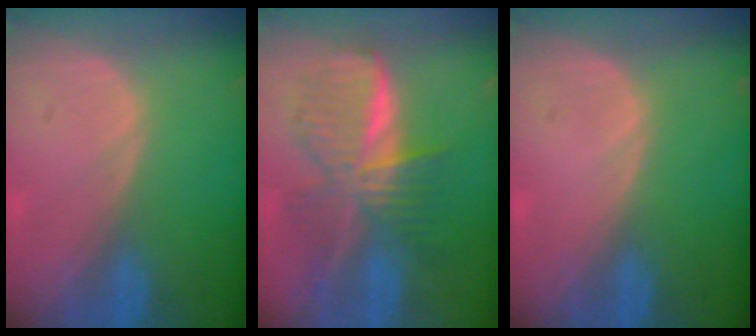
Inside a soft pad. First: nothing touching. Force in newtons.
{"total": 9.4, "press": 9.4, "slide": 0.5}
{"total": 0.0}